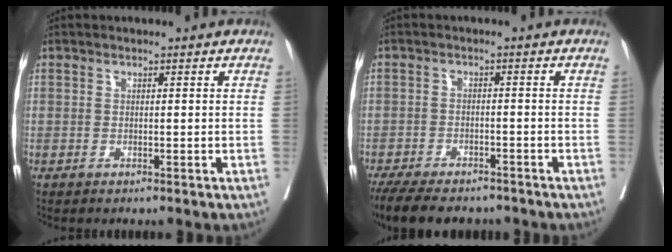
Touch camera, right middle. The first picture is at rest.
{"total": 12.5, "force": [-10.4, 4.2, 5.6], "torque": [-0.108, -0.011, -0.149]}